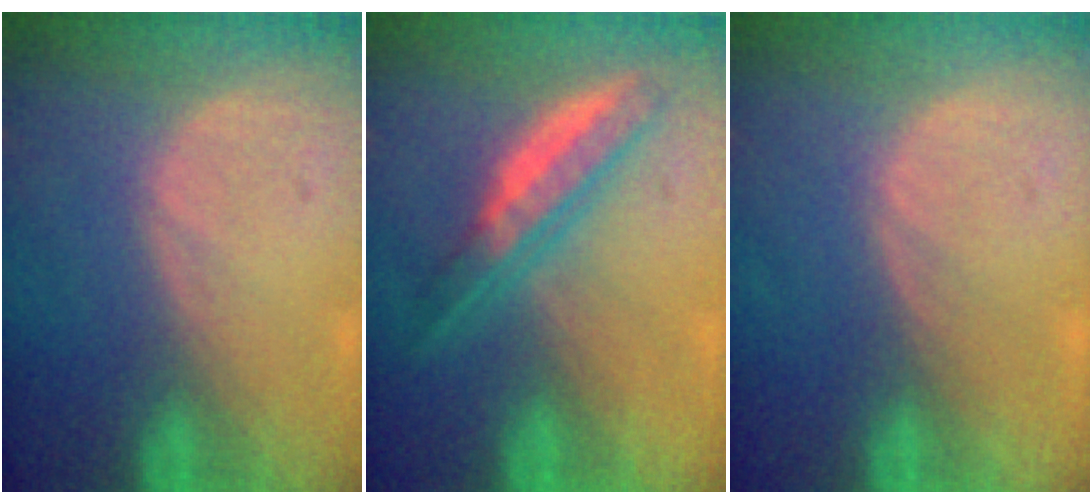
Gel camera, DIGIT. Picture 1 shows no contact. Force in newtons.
{"total": 5.8, "press": 5.5, "slide": 1.9}
{"total": 0.0}